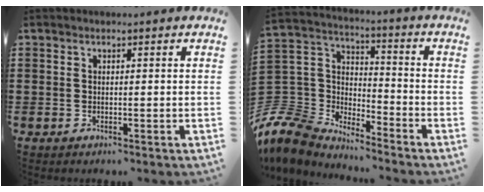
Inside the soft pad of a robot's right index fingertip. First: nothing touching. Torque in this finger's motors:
{"motor_torque": [-0.89, 1.25, -1.05, -0.21]}